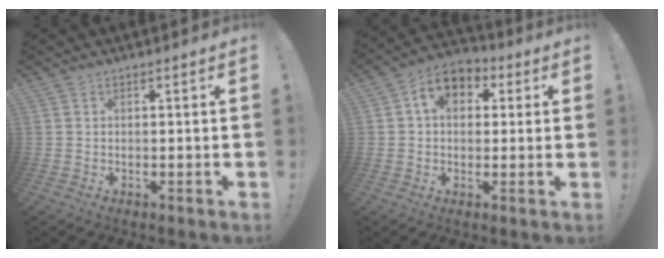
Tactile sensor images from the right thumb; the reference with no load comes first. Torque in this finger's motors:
{"motor_torque": [1.45, 1.34, 0.95, -0.06, 0.04]}